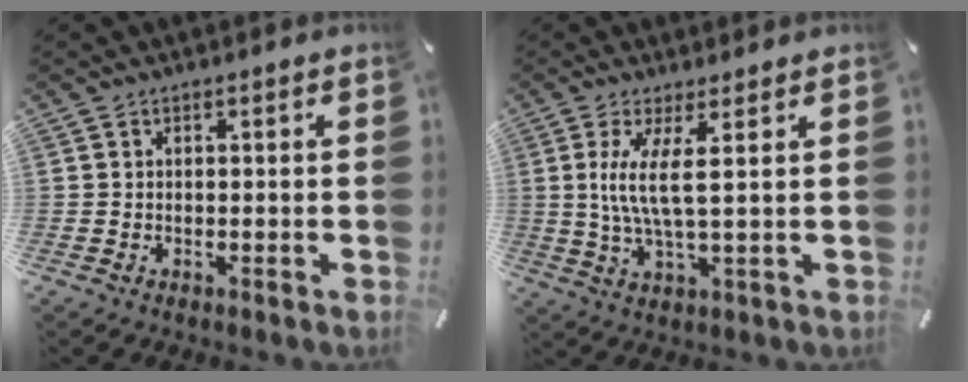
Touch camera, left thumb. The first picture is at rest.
{"total": 8.0, "force": [1.9, 1.0, 7.7], "torque": [-0.171, -0.012, 0.028]}